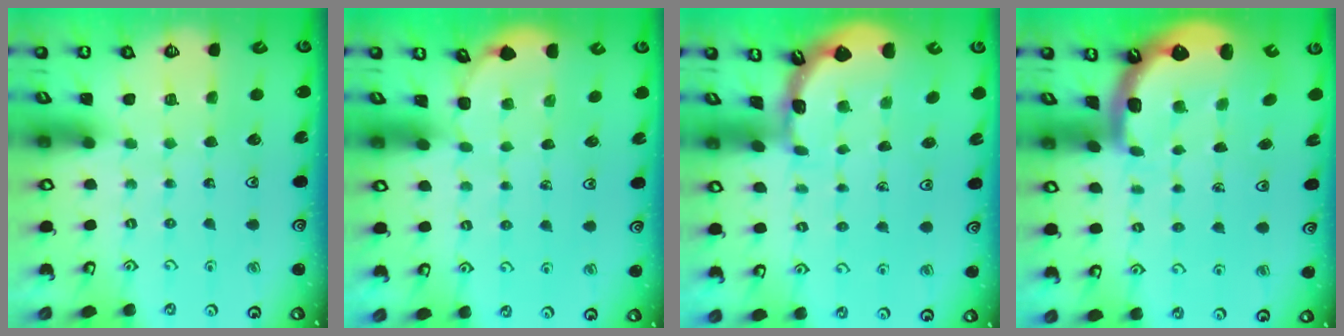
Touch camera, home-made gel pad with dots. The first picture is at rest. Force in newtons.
{"total": 0.9, "press": 0.9, "slide": 0.1}
{"total": 1.7, "press": 1.7, "slide": 0.1}
{"total": 3.4, "press": 2.6, "slide": 2.3}